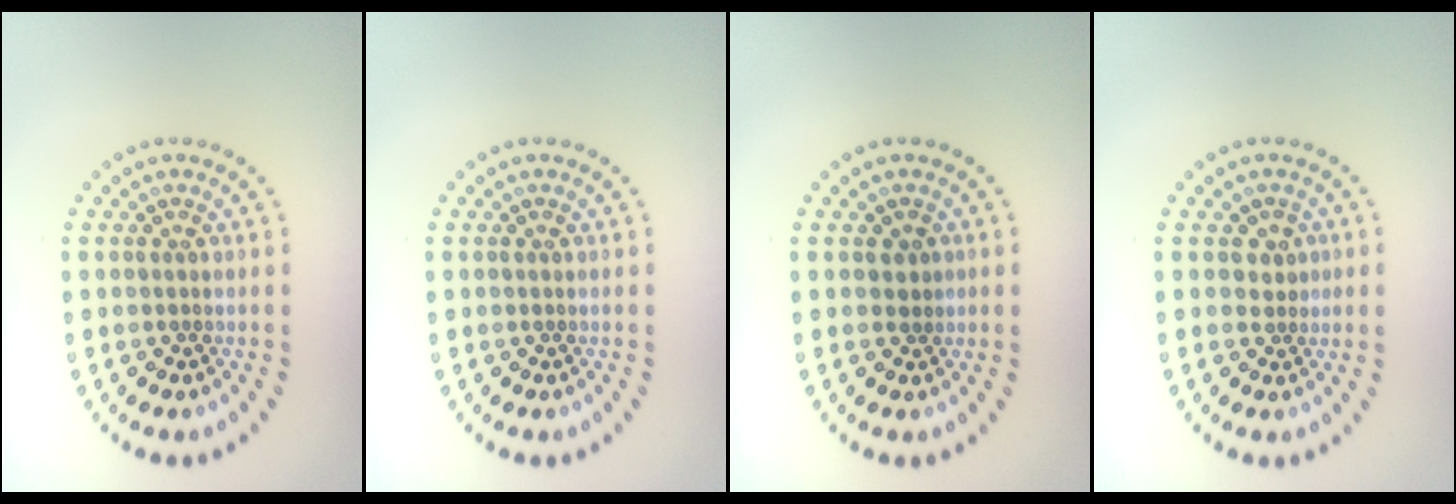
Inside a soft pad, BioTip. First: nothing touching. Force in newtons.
{"total": 0.0}
{"total": 0.9, "press": 0.9, "slide": 0.4}
{"total": 1.4, "press": 1.1, "slide": 0.8}